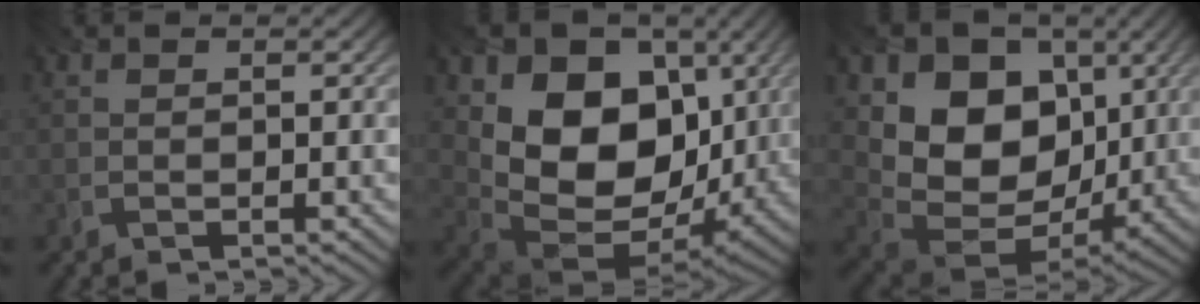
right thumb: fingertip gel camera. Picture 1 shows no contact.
{"total": 16.6, "force": [1.9, 11.9, 11.4], "torque": [-0.227, -0.033, 0.055]}
{"total": 15.3, "force": [2.0, 11.5, 9.9], "torque": [-0.201, -0.011, 0.051]}